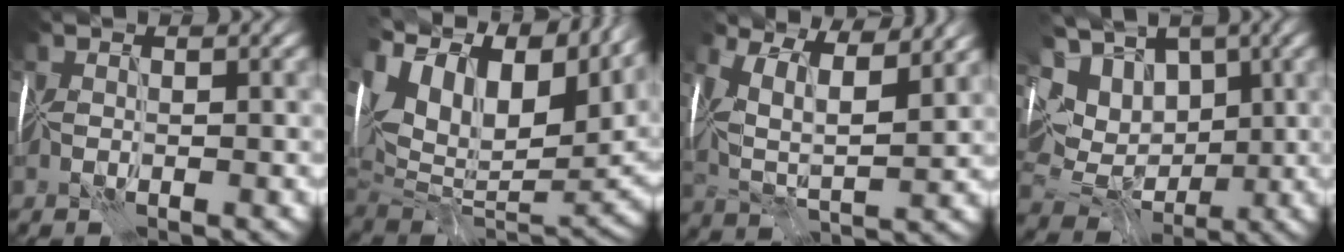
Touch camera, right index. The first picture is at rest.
{"total": 18.4, "force": [7.8, 10.4, 13.0], "torque": [-0.245, 0.047, 0.146]}
{"total": 8.1, "force": [5.1, 3.6, 5.2], "torque": [-0.091, 0.009, 0.080]}
{"total": 13.0, "force": [4.3, 9.5, 7.8], "torque": [-0.162, 0.031, 0.061]}